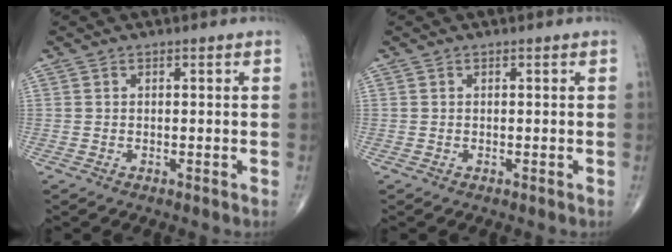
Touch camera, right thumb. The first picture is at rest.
{"total": 0.0}